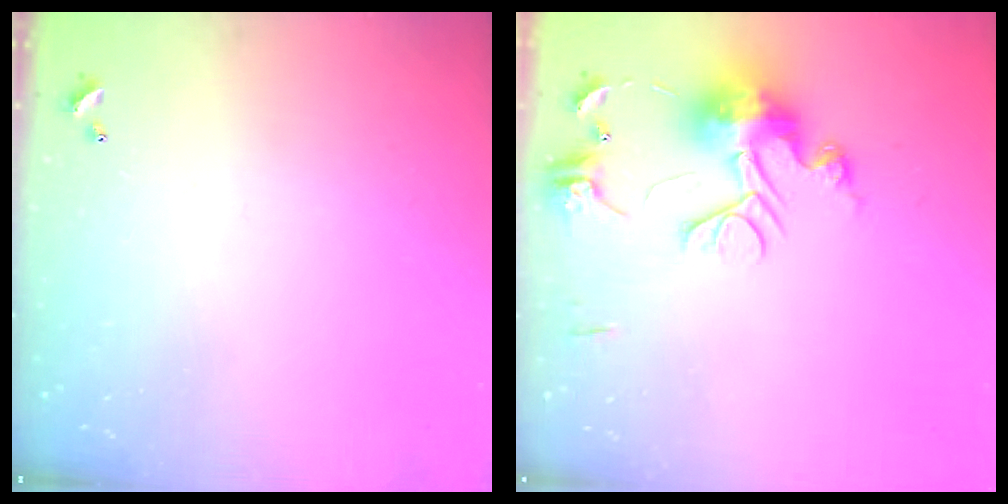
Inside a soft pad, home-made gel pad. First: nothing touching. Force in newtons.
{"total": 13.5, "press": 13.5, "slide": 1.0}